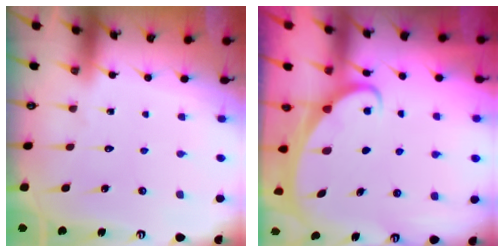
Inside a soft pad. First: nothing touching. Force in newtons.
{"total": 2.4, "press": 2.4, "slide": 0.3}